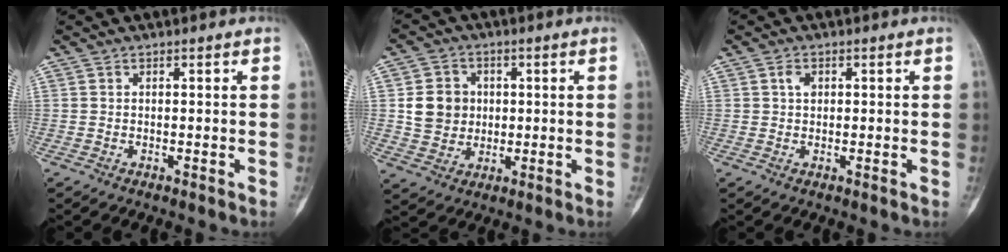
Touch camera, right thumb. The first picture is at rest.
{"total": 9.5, "force": [0.8, 8.5, 4.1], "torque": [-0.040, 0.004, 0.018]}
{"total": 1.8, "force": [0.5, 1.4, 1.1], "torque": [-0.012, 0.000, 0.006]}